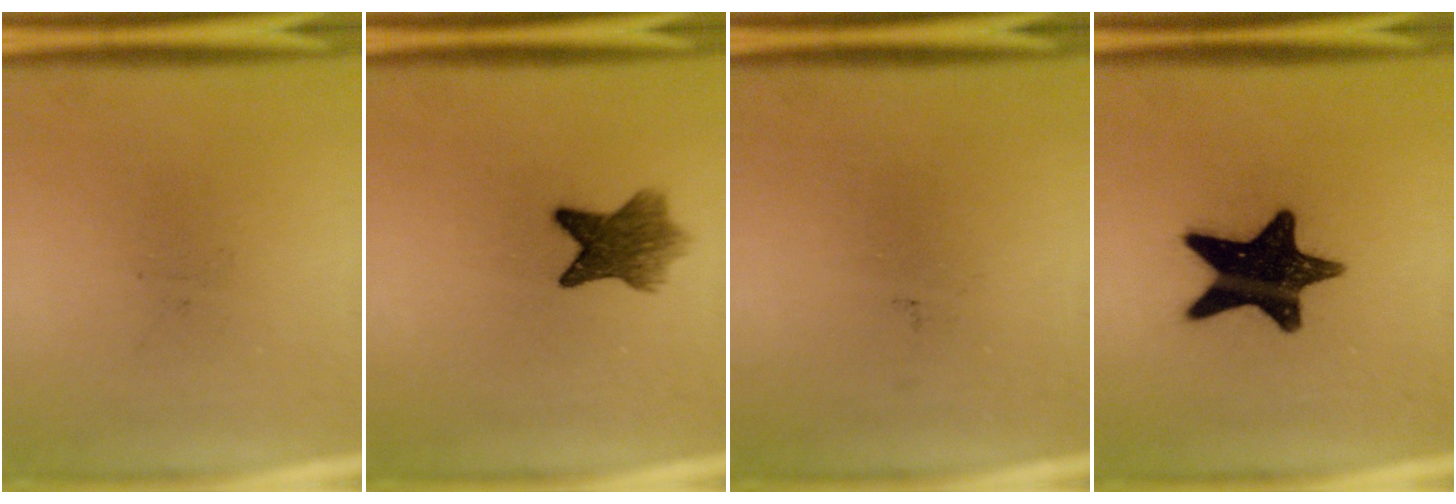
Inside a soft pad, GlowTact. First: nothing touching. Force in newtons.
{"total": 6.6}
{"total": 0.0}
{"total": 15.7}